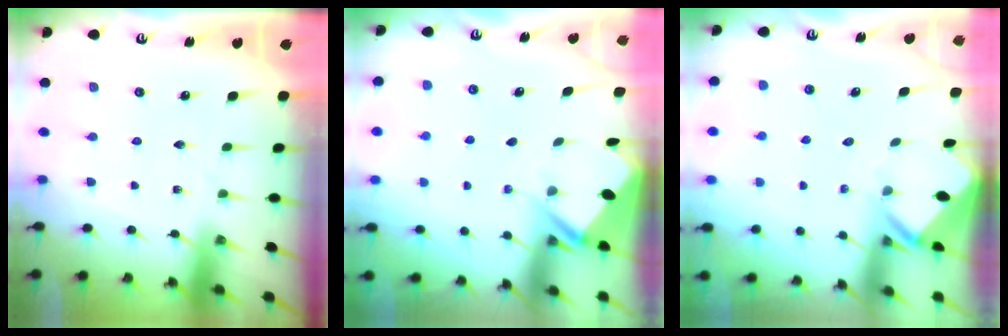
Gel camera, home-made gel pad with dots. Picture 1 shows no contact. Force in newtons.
{"total": 2.8, "press": 2.8, "slide": 0.4}
{"total": 2.4, "press": 2.4, "slide": 0.1}